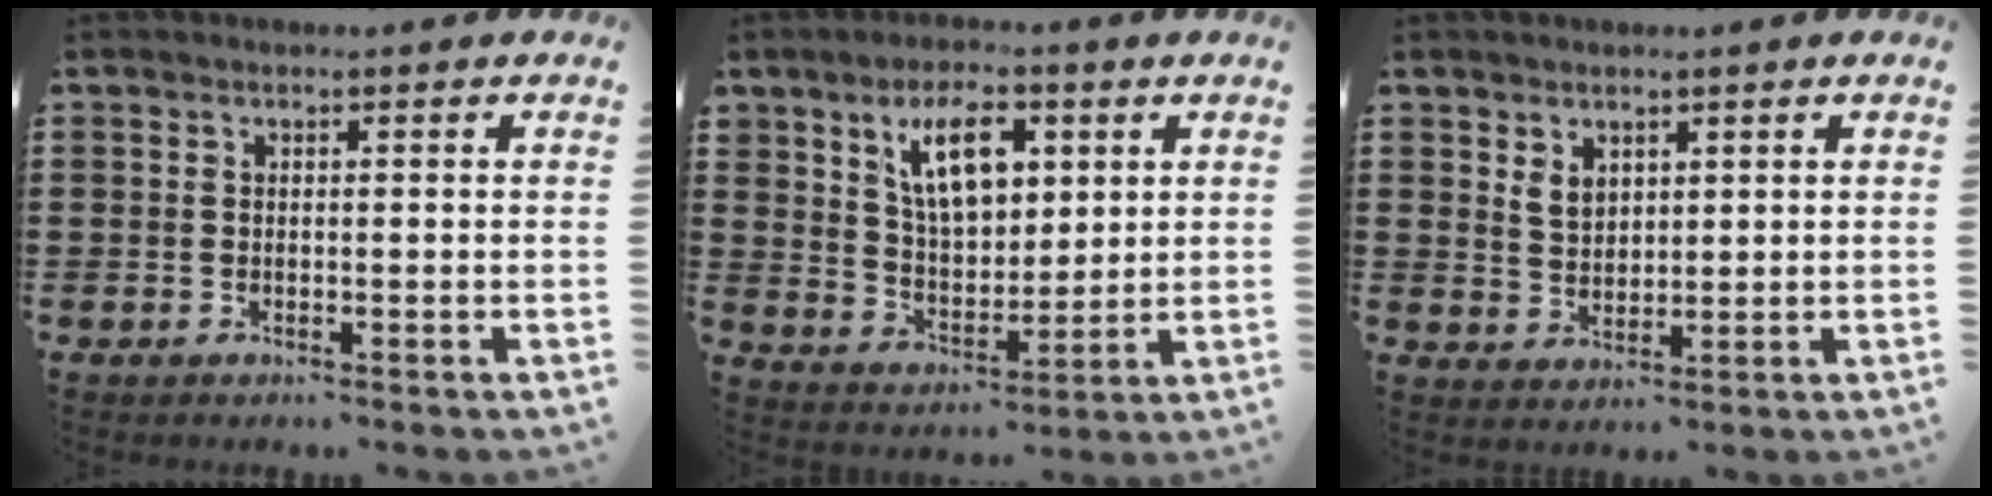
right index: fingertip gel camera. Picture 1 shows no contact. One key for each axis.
{"total": 9.4, "fx": 4.1, "fy": 4.9, "fz": 6.9, "tx": -0.129, "ty": 0.005, "tz": 0.069}
{"total": 2.9, "fx": 1.8, "fy": 1.9, "fz": 1.0, "tx": -0.027, "ty": 0.008, "tz": 0.034}